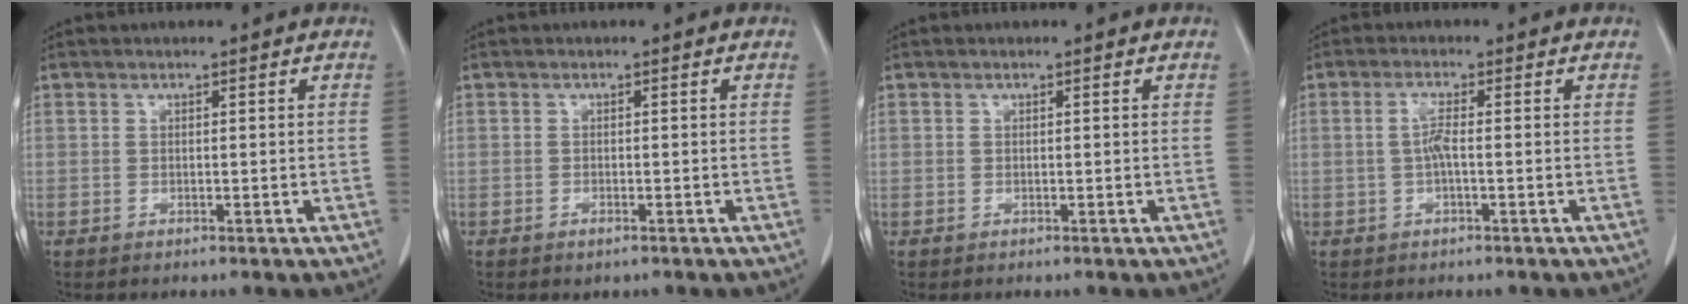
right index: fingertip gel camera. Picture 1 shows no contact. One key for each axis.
{"total": 0.7, "fx": -0.5, "fy": 0.3, "fz": 0.4, "tx": -0.013, "ty": -0.003, "tz": -0.003}
{"total": 0.0}
{"total": 2.6, "fx": -0.2, "fy": 0.2, "fz": 2.5, "tx": -0.053, "ty": 0.002, "tz": -0.004}